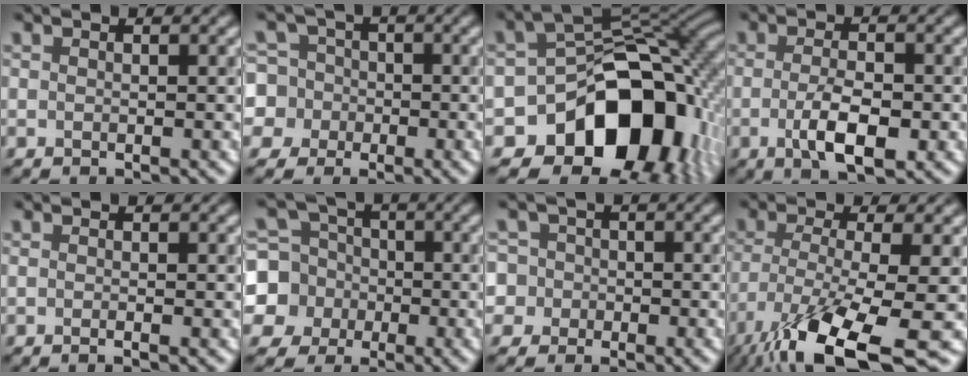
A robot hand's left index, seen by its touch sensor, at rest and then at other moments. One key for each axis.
{"total": 8.0, "fx": -1.7, "fy": 7.7, "fz": 1.5, "tx": -0.045, "ty": 0.014, "tz": -0.071}
{"total": 15.1, "fx": -6.3, "fy": 10.9, "fz": 8.4, "tx": -0.106, "ty": -0.018, "tz": -0.097}
{"total": 4.4, "fx": -1.4, "fy": 1.7, "fz": 3.8, "tx": -0.074, "ty": -0.006, "tz": -0.023}
{"total": 1.1, "fx": -0.2, "fy": 0.4, "fz": 1.0, "tx": -0.011, "ty": -0.007, "tz": -0.008}
{"total": 8.7, "fx": -1.7, "fy": 8.3, "fz": 1.9, "tx": -0.064, "ty": 0.001, "tz": -0.059}
{"total": 5.8, "fx": -1.1, "fy": 5.6, "fz": 1.1, "tx": -0.020, "ty": 0.020, "tz": -0.052}
{"total": 11.8, "fx": -6.6, "fy": 2.9, "fz": 9.4, "tx": -0.182, "ty": -0.026, "tz": -0.116}